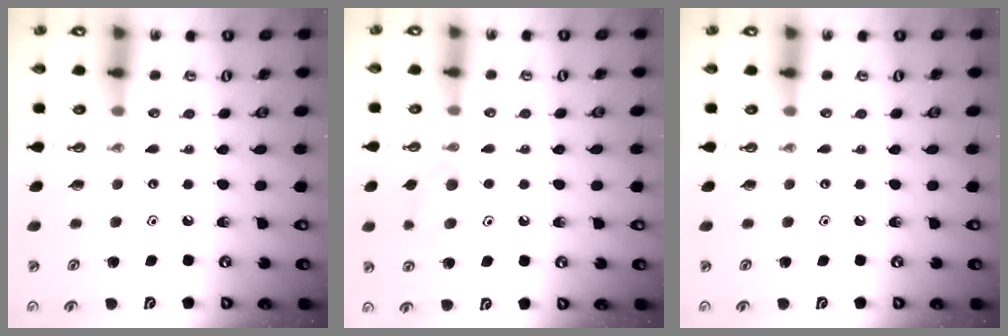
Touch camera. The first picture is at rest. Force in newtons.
{"total": 6.4, "press": 6.3, "slide": 1.4}
{"total": 0.0}